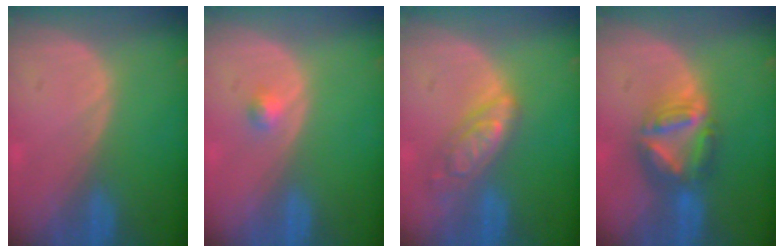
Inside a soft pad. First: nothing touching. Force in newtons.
{"total": 1.5, "press": 1.3, "slide": 0.8}
{"total": 6.4, "press": 5.7, "slide": 3.0}
{"total": 7.7, "press": 6.6, "slide": 4.0}